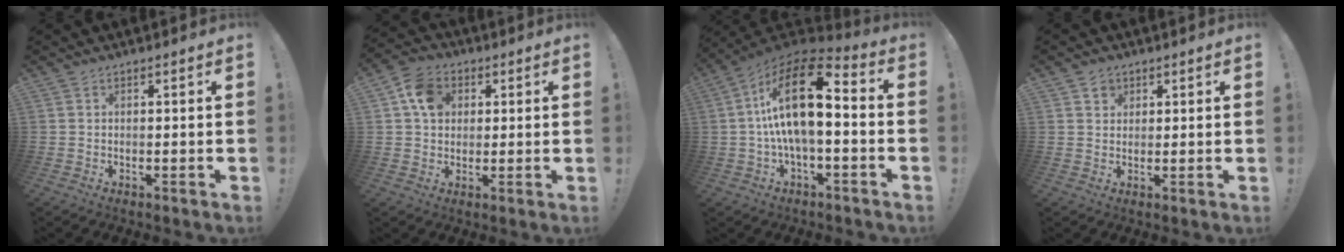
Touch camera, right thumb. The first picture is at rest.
{"total": 9.5, "force": [2.7, 7.7, 4.8], "torque": [-0.076, 0.010, 0.055]}
{"total": 19.3, "force": [1.8, 8.0, 17.5], "torque": [-0.309, -0.013, 0.026]}
{"total": 2.6, "force": [1.7, 2.0, 0.4], "torque": [0.006, -0.011, 0.026]}